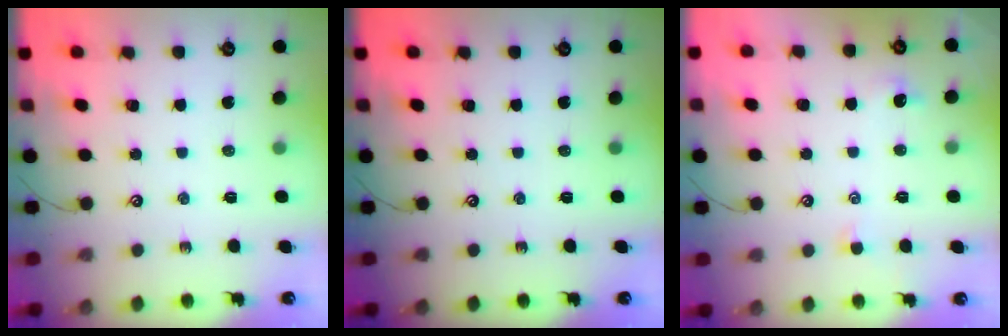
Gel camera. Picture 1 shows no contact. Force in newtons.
{"total": 0.0}
{"total": 1.3, "press": 1.0, "slide": 0.8}